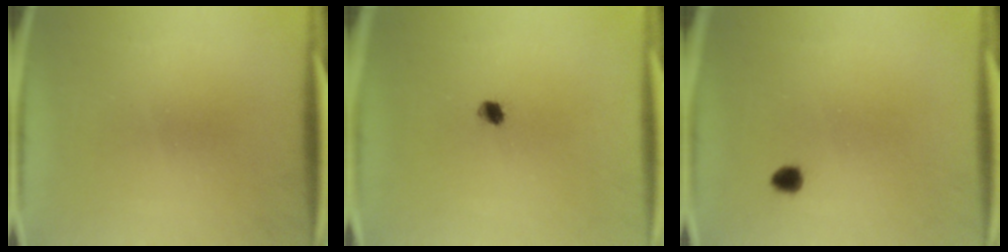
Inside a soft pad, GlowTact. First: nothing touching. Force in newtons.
{"total": 2.1}
{"total": 1.6}